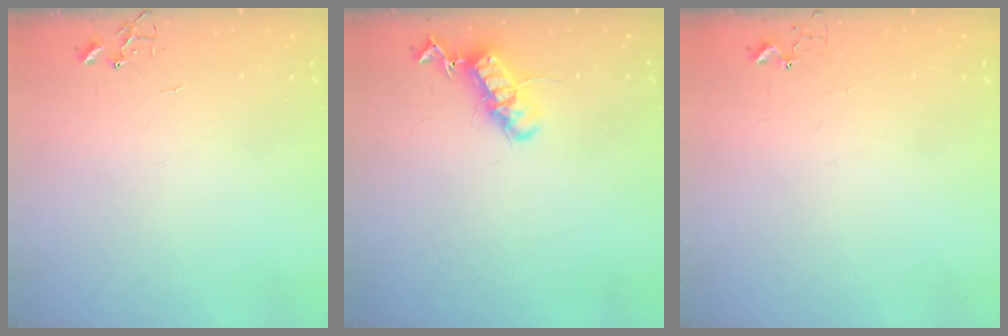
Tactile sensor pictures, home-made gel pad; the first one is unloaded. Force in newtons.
{"total": 13.8, "press": 13.8, "slide": 0.7}
{"total": 2.7, "press": 2.7, "slide": 0.2}